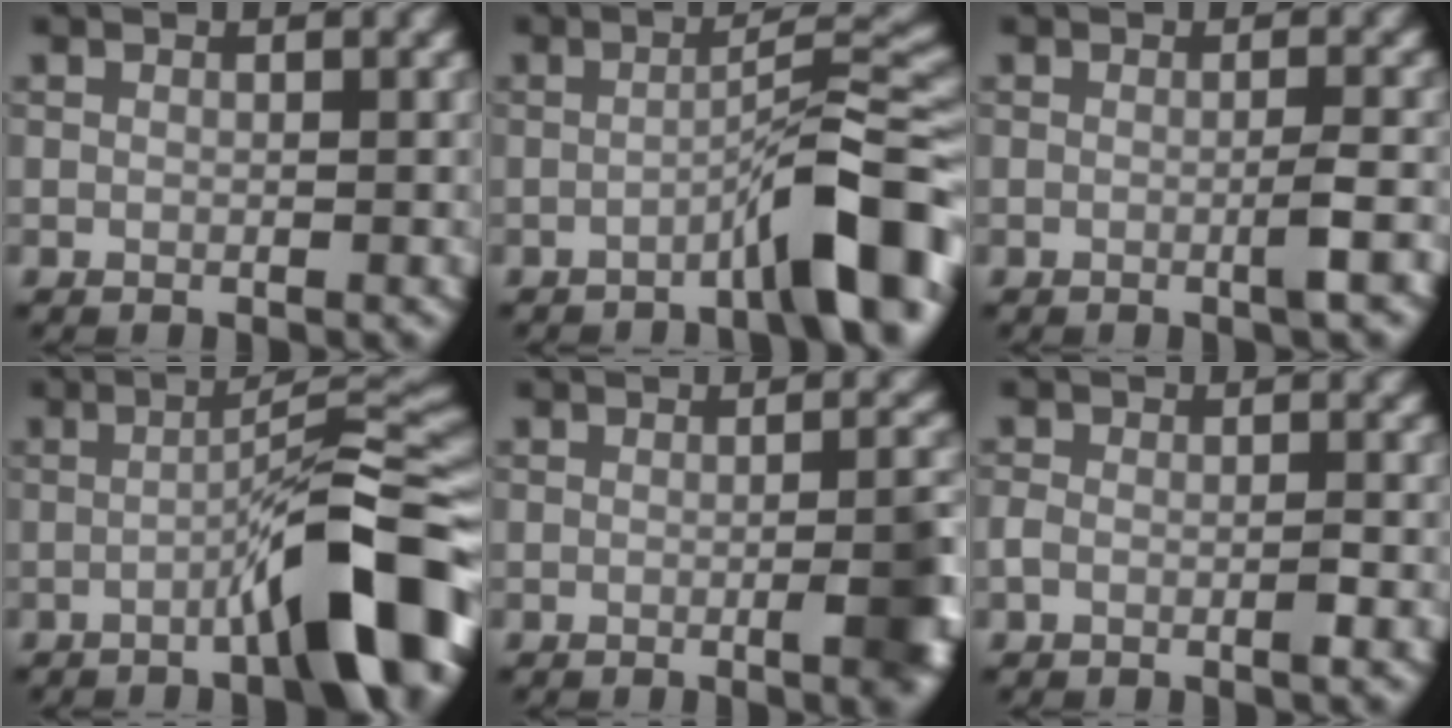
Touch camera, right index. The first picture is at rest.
{"total": 7.2, "force": [-3.7, 0.9, 6.1], "torque": [-0.084, 0.025, -0.067]}
{"total": 1.9, "force": [-0.5, 0.2, 1.8], "torque": [-0.028, 0.003, -0.014]}
{"total": 10.2, "force": [-4.0, 1.8, 9.2], "torque": [-0.117, 0.021, -0.069]}
{"total": 4.6, "force": [-1.1, 1.0, 4.4], "torque": [-0.054, 0.005, -0.017]}
{"total": 1.6, "force": [-0.8, 0.6, 1.2], "torque": [-0.023, 0.002, -0.021]}